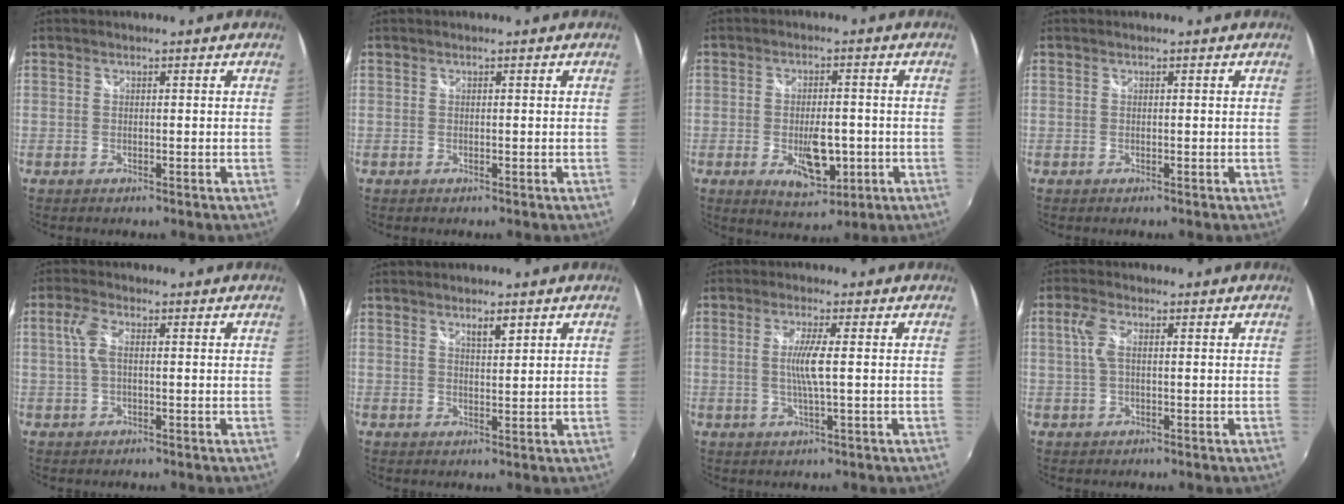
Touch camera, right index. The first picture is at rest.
{"total": 0.0}
{"total": 8.8, "force": [-2.6, 4.1, 7.3], "torque": [-0.130, -0.013, -0.033]}
{"total": 0.0}
{"total": 3.8, "force": [0.4, 1.4, 3.5], "torque": [-0.075, 0.005, 0.012]}
{"total": 2.5, "force": [1.8, 0.7, 1.7], "torque": [-0.024, 0.001, 0.029]}
{"total": 4.7, "force": [0.1, -0.2, 4.7], "torque": [-0.090, -0.006, 0.002]}
{"total": 3.6, "force": [0.6, 1.5, 3.2], "torque": [-0.069, 0.005, 0.014]}